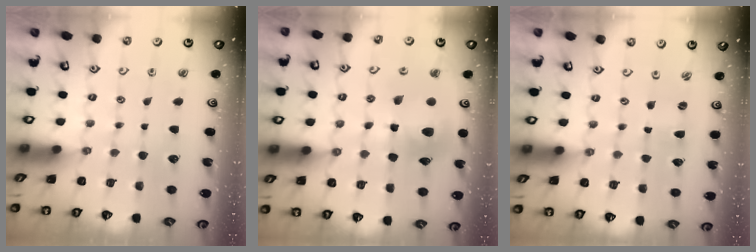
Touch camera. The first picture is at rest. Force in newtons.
{"total": 12.5, "press": 12.4, "slide": 1.7}
{"total": 0.0}